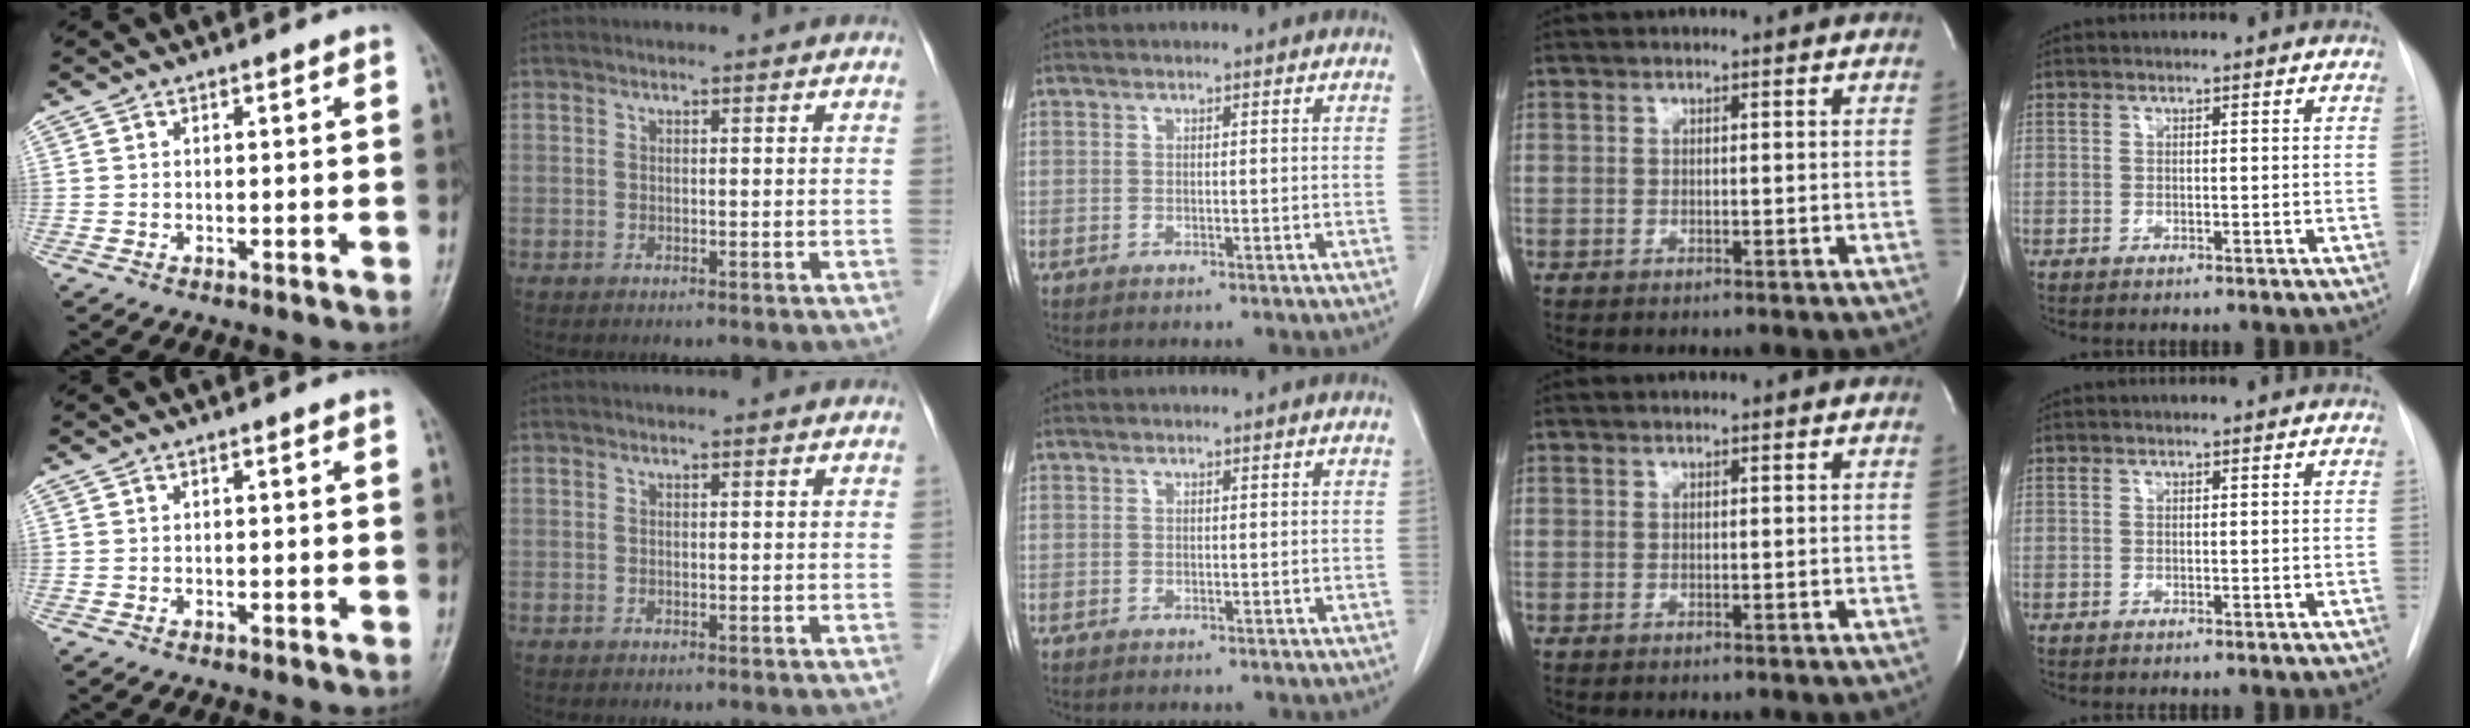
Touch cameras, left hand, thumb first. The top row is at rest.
{}